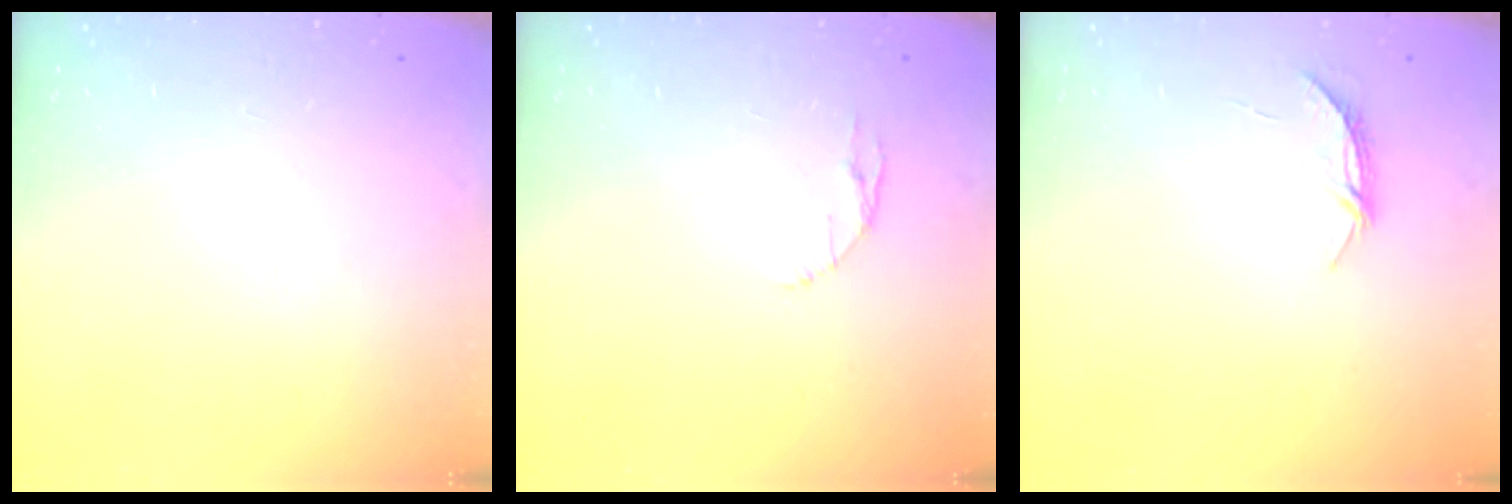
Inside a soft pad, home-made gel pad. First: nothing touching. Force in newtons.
{"total": 2.9, "press": 2.9, "slide": 0.4}
{"total": 5.2, "press": 5.2, "slide": 0.4}